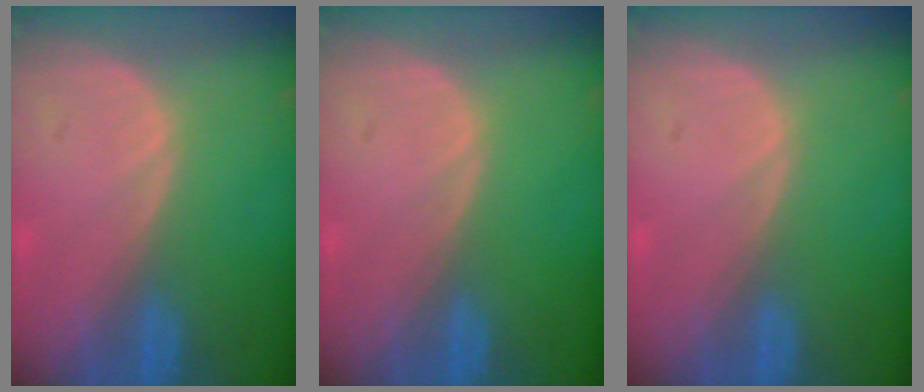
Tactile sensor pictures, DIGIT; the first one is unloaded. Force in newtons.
{"total": 0.0}
{"total": 0.0}